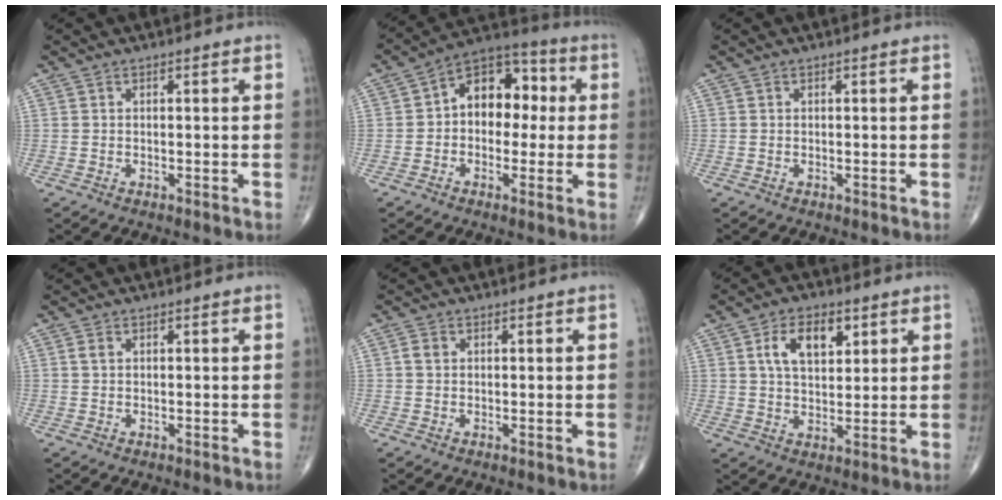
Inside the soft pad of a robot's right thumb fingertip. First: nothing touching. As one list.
[{"total": 12.1, "force": [1.0, 8.4, 8.6], "torque": [-0.085, 0.036, -0.001]}, {"total": 0.0}, {"total": 1.1, "force": [0.4, 0.7, 0.7], "torque": [-0.016, 0.003, 0.008]}, {"total": 1.6, "force": [0.3, 1.3, 0.9], "torque": [-0.016, 0.003, 0.006]}, {"total": 8.6, "force": [3.4, 4.9, 6.3], "torque": [-0.089, -0.008, 0.059]}]